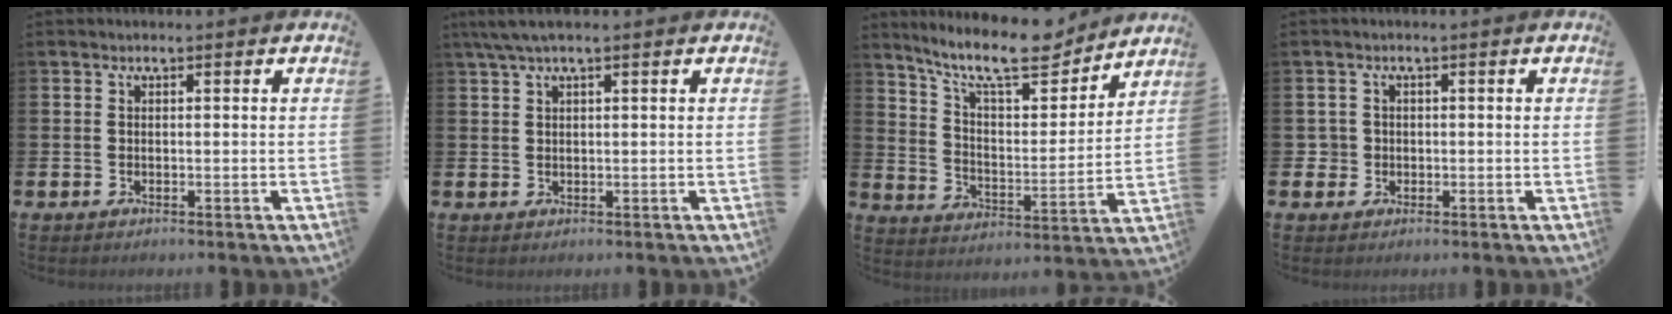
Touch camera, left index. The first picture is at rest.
{"total": 2.4, "force": [1.6, 0.1, 1.8], "torque": [-0.043, 0.007, 0.030]}
{"total": 12.6, "force": [10.8, 3.0, 5.8], "torque": [-0.131, -0.062, 0.189]}
{"total": 2.0, "force": [-0.1, 2.0, 0.3], "torque": [-0.007, 0.005, -0.009]}